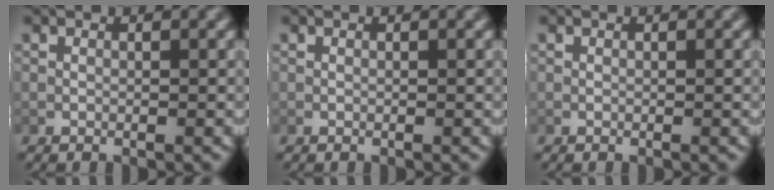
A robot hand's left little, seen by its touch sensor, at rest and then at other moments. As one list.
[{"total": 0.0}, {"total": 0.0}]